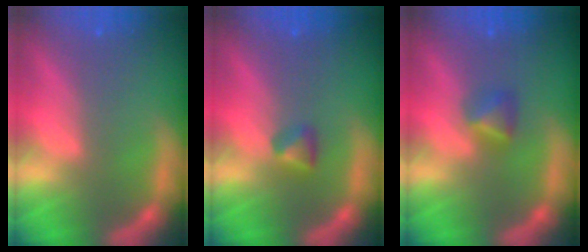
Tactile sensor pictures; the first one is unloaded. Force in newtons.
{"total": 1.4}
{"total": 1.9}